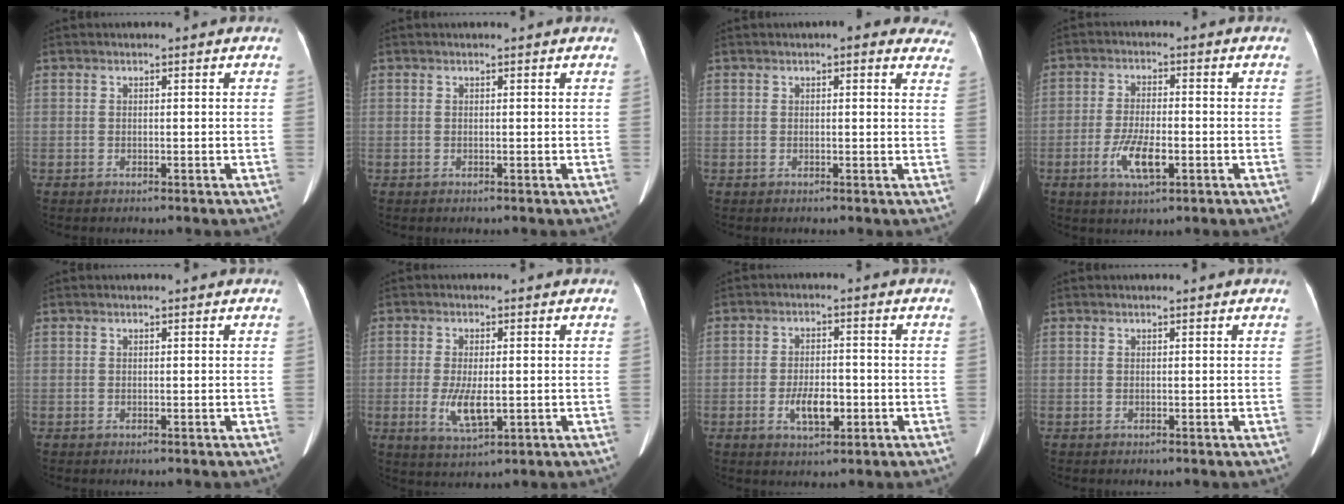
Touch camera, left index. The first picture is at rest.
{"total": 0.6, "force": [0.6, 0.0, 0.1], "torque": [-0.002, 0.003, 0.006]}
{"total": 7.7, "force": [6.2, 2.3, 3.8], "torque": [-0.022, 0.003, 0.047]}
{"total": 6.5, "force": [-2.4, 1.9, 5.7], "torque": [-0.117, -0.005, -0.040]}
{"total": 0.0}
{"total": 5.5, "force": [-0.9, 1.9, 5.1], "torque": [-0.104, -0.011, -0.009]}
{"total": 5.3, "force": [-1.8, 2.4, 4.4], "torque": [-0.084, 0.000, -0.025]}
{"total": 0.0}